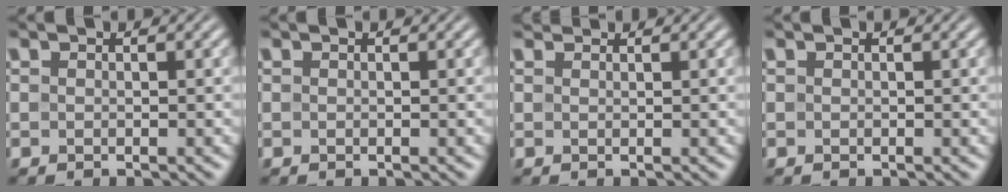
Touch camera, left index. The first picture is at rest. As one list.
[{"total": 0.0}, {"total": 1.6, "force": [1.5, 0.2, 0.5], "torque": [-0.016, 0.001, 0.017]}, {"total": 0.0}]